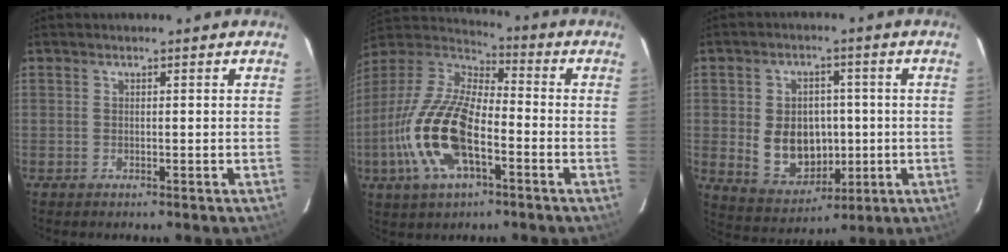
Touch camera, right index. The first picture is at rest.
{"total": 19.0, "force": [-6.5, 8.1, 15.9], "torque": [-0.338, -0.018, -0.131]}
{"total": 11.0, "force": [-0.8, 8.7, 6.7], "torque": [-0.146, 0.003, 0.011]}